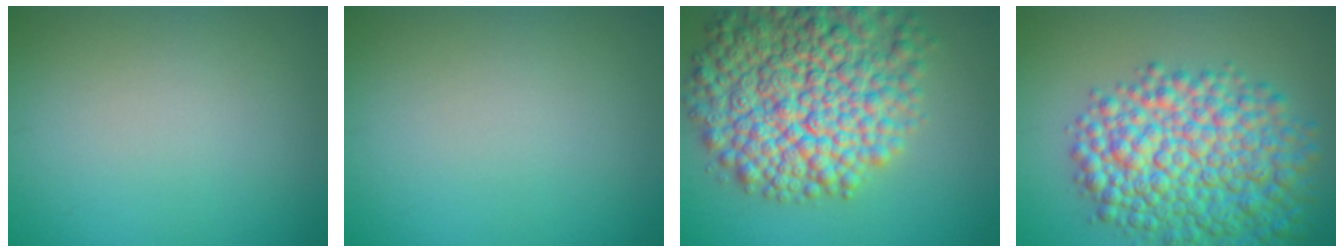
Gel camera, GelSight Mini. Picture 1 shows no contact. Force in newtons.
{"total": 0.0}
{"total": 12.1, "press": 12.1, "slide": 0.6}
{"total": 9.8, "press": 9.8, "slide": 0.2}